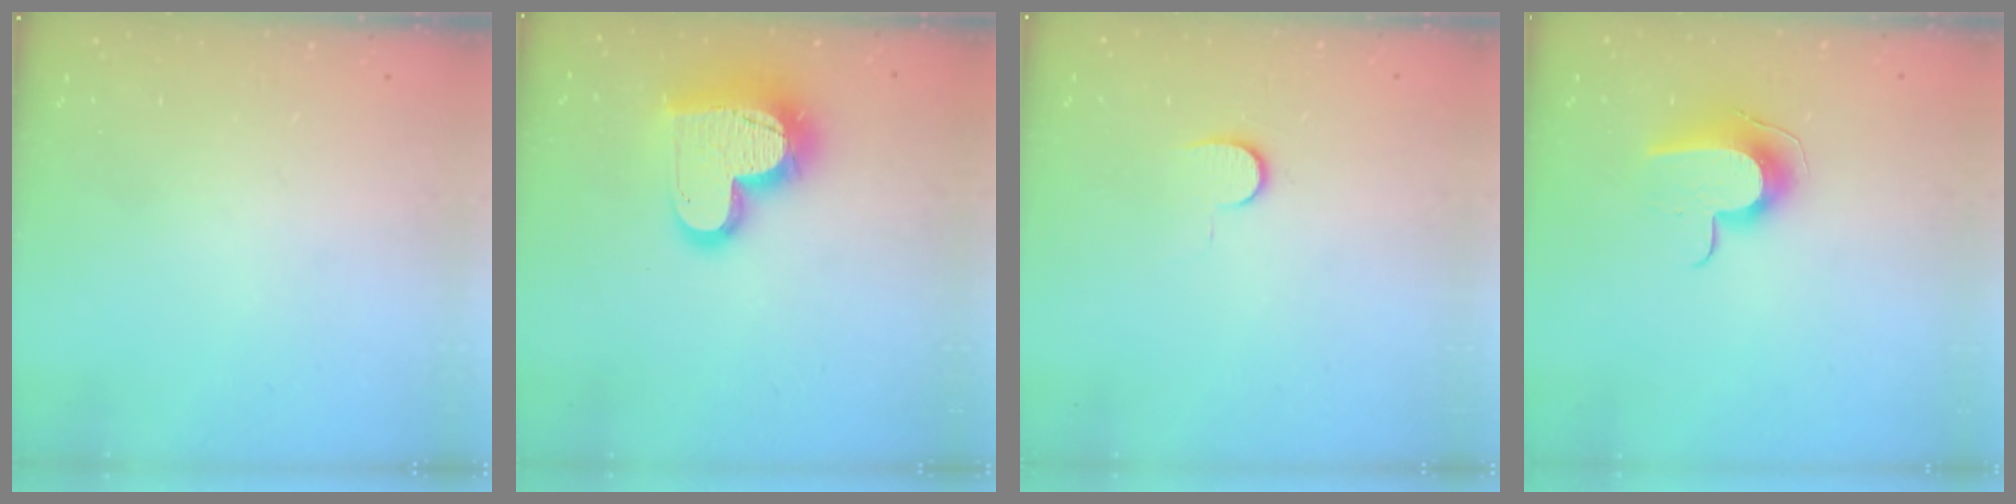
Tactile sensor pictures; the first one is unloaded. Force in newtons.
{"total": 18.3, "press": 18.2, "slide": 1.6}
{"total": 6.6, "press": 6.6, "slide": 0.7}
{"total": 9.7, "press": 9.7, "slide": 0.2}